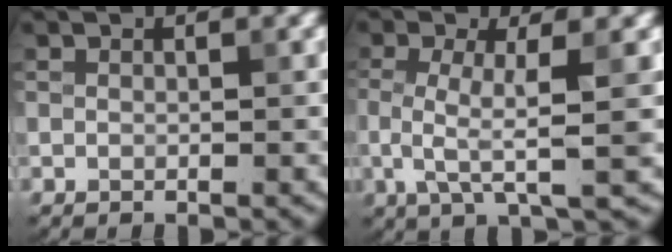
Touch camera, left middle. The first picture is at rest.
{"total": 4.7, "force": [-0.5, 1.0, 4.5], "torque": [-0.099, -0.006, -0.011]}